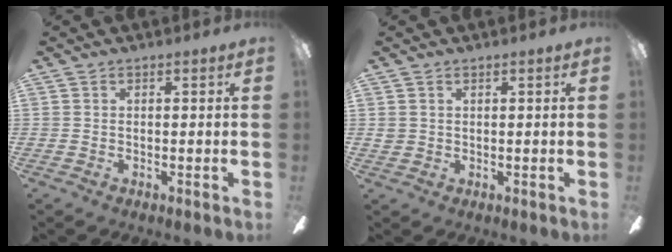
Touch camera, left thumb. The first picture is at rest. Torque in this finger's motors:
{"motor_torque": [0.11, 0.11, 0.49, -0.29, -0.02]}